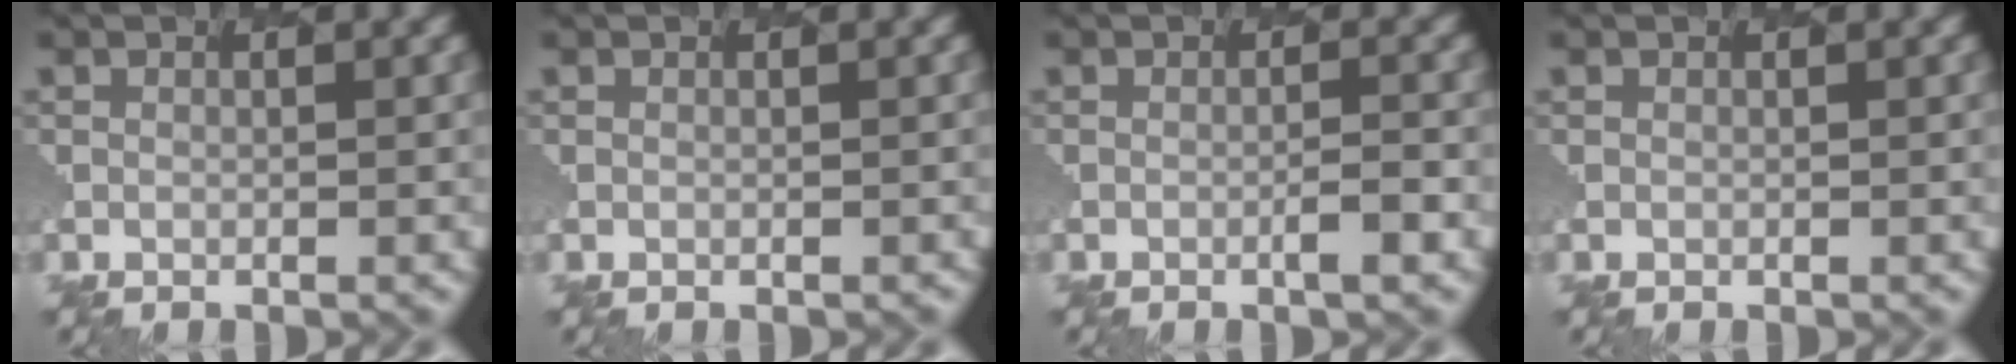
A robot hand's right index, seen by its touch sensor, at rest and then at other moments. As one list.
[{"total": 0.0}, {"total": 1.0, "force": [-0.5, -0.1, 0.8], "torque": [-0.023, 0.006, -0.012]}, {"total": 0.0}]